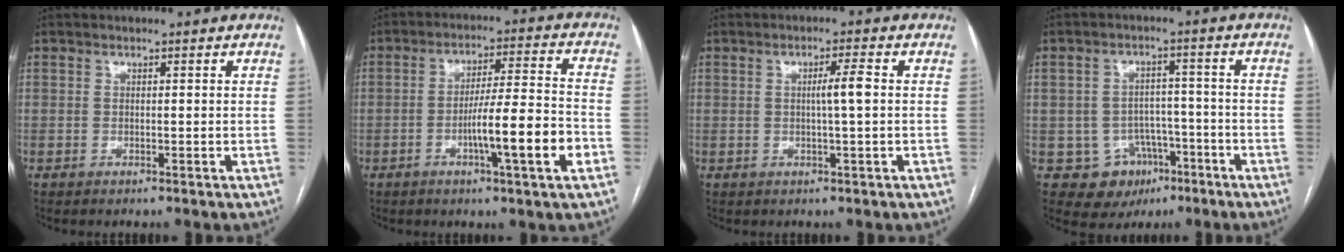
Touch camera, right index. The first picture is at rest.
{"total": 11.0, "force": [-3.8, -0.1, 10.3], "torque": [-0.167, 0.001, -0.060]}
{"total": 3.1, "force": [0.2, -0.3, 3.1], "torque": [-0.053, 0.002, 0.003]}
{"total": 7.6, "force": [-3.2, 6.7, 1.4], "torque": [-0.008, 0.017, -0.034]}